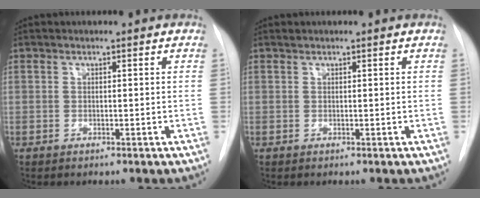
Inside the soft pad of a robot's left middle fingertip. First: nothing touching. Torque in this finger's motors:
{"motor_torque": [0.26, -0.16, -0.05, -0.01]}